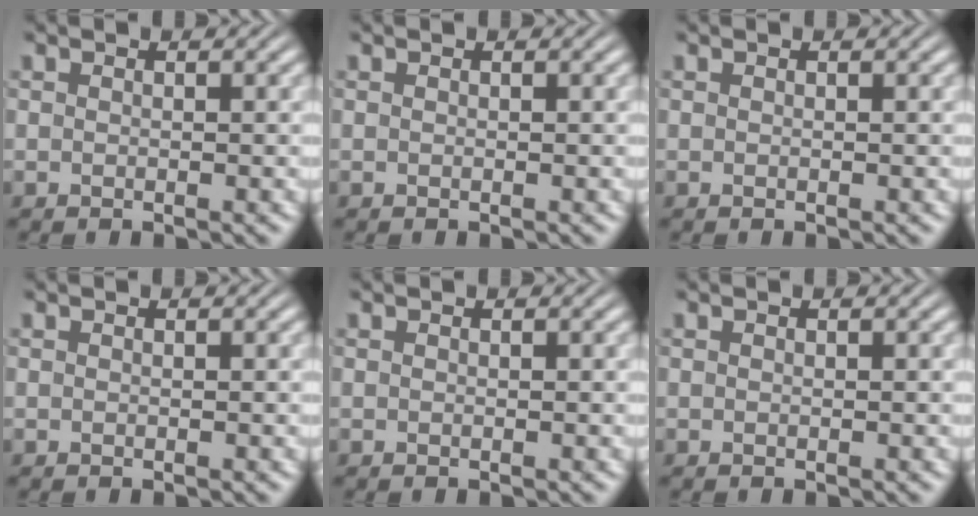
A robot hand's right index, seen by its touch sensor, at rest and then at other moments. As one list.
[{"total": 0.0}, {"total": 0.0}, {"total": 0.0}, {"total": 0.0}, {"total": 0.0}]